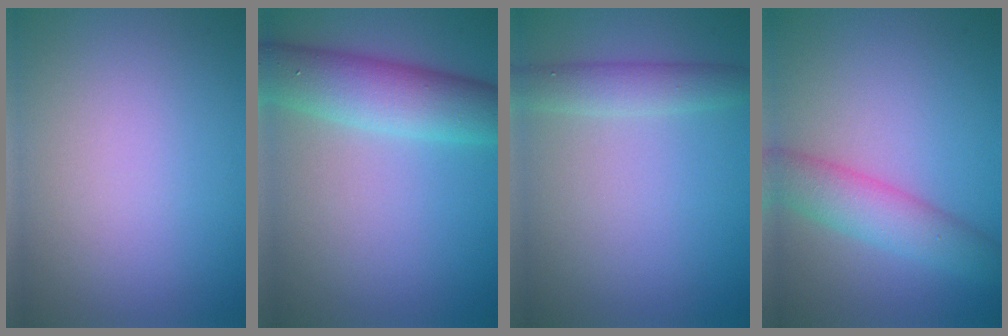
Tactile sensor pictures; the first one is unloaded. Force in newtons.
{"total": 6.6, "press": 6.5, "slide": 0.2}
{"total": 2.6, "press": 2.6, "slide": 0.0}
{"total": 4.3, "press": 4.3, "slide": 0.0}